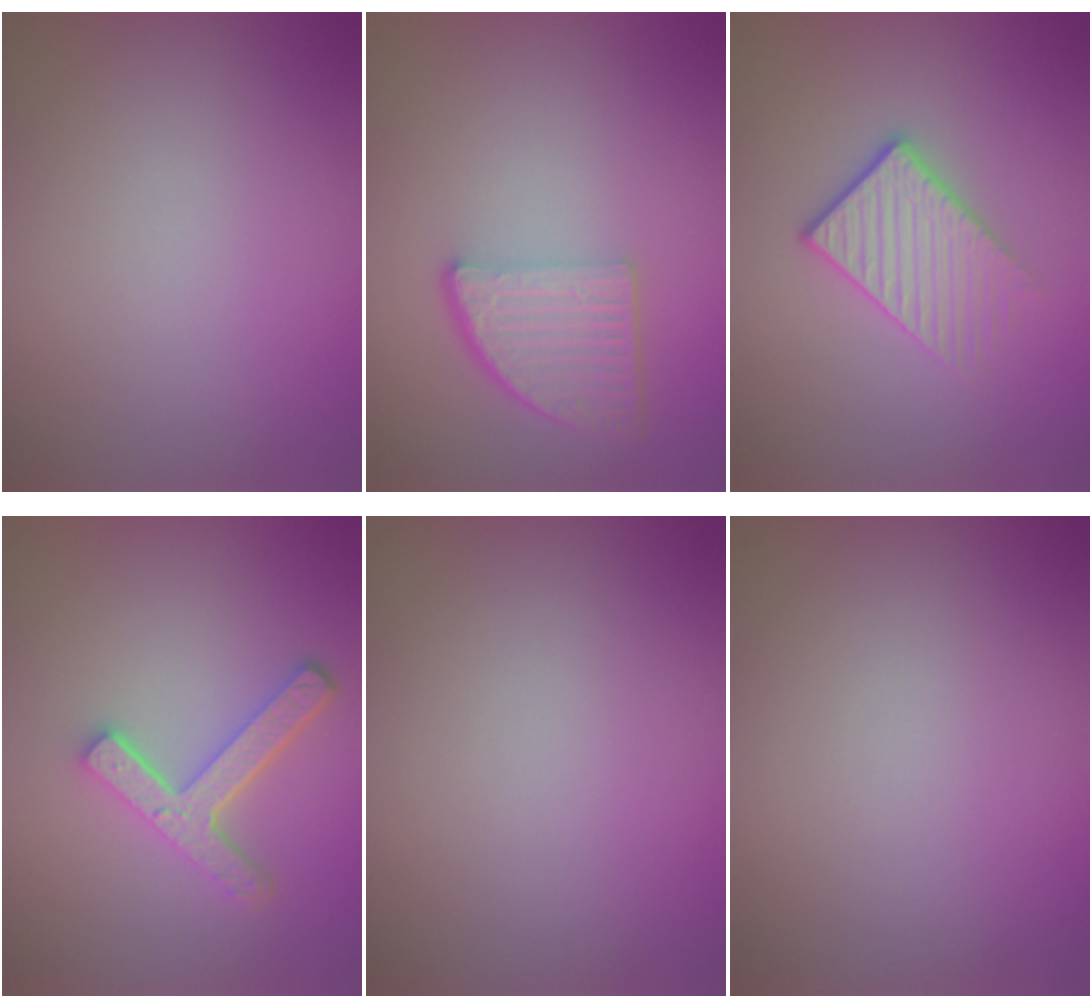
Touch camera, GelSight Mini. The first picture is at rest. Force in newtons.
{"total": 4.5, "press": 3.3, "slide": 3.1}
{"total": 3.2, "press": 2.9, "slide": 1.4}
{"total": 4.3, "press": 3.3, "slide": 2.8}
{"total": 0.0}
{"total": 0.0}